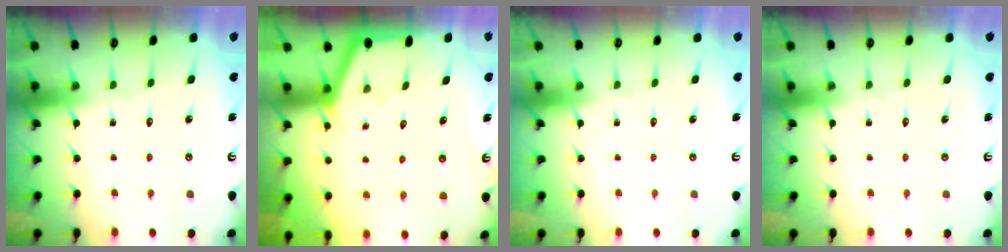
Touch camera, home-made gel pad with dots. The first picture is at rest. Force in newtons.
{"total": 1.8, "press": 1.8, "slide": 0.4}
{"total": 0.0}
{"total": 0.0}